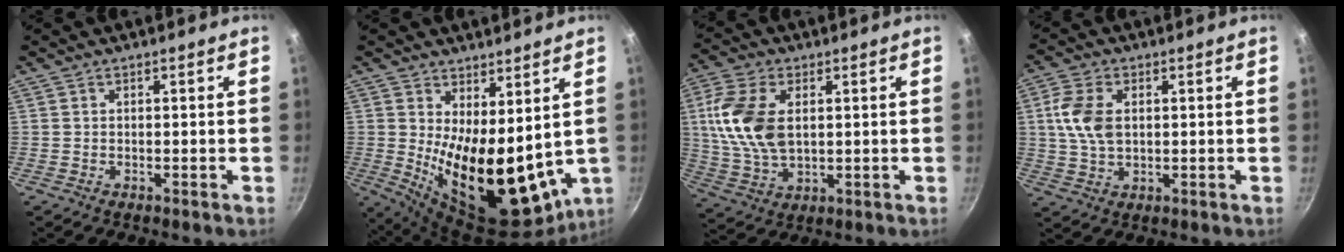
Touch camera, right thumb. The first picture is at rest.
{"total": 19.3, "force": [2.3, 8.8, 17.0], "torque": [-0.224, -0.048, 0.063]}
{"total": 13.4, "force": [2.4, 7.9, 10.6], "torque": [-0.205, -0.006, 0.046]}
{"total": 8.1, "force": [1.4, 5.1, 6.2], "torque": [-0.117, 0.003, 0.025]}